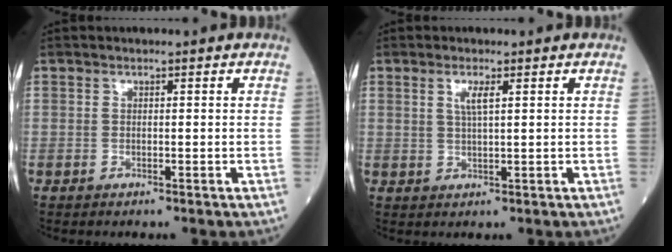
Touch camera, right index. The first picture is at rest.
{"total": 2.5, "force": [1.0, 0.2, 2.3], "torque": [-0.050, 0.000, 0.020]}